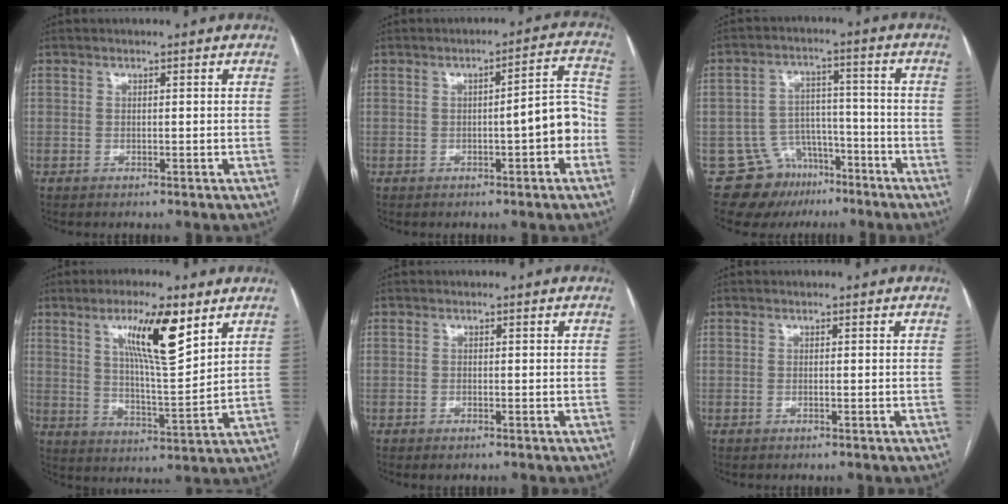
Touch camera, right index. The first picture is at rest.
{"total": 6.8, "force": [-1.7, 1.2, 6.4], "torque": [-0.077, 0.027, -0.024]}
{"total": 9.5, "force": [-6.5, 6.7, 1.1], "torque": [-0.013, 0.048, -0.096]}
{"total": 11.6, "force": [6.0, 1.7, 9.8], "torque": [-0.169, -0.003, 0.101]}
{"total": 0.7, "force": [-0.5, 0.3, 0.4], "torque": [-0.007, -0.001, -0.004]}
{"total": 0.0}